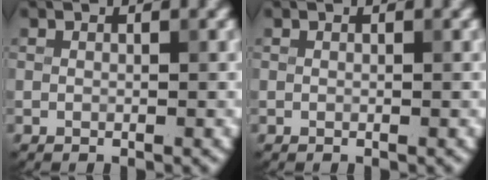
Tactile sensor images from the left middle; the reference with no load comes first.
{"total": 0.0}